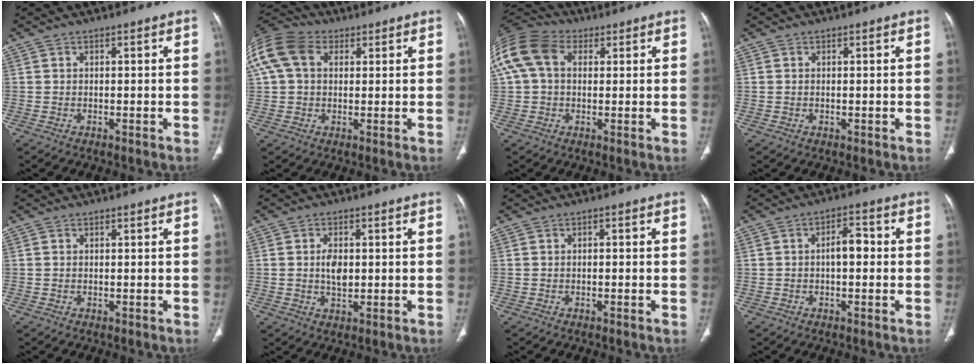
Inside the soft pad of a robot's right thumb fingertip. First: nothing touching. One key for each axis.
{"total": 15.4, "fx": 4.8, "fy": 11.1, "fz": 9.5, "tx": -0.223, "ty": 0.042, "tz": 0.084}
{"total": 14.9, "fx": 4.0, "fy": 10.6, "fz": 9.8, "tx": -0.222, "ty": 0.041, "tz": 0.066}
{"total": 0.0}
{"total": 0.0}
{"total": 4.3, "fx": 0.2, "fy": 2.6, "fz": 3.4, "tx": -0.056, "ty": -0.002, "tz": 0.005}
{"total": 0.5, "fx": -0.2, "fy": 0.4, "fz": 0.3, "tx": 0.001, "ty": 0.000, "tz": -0.006}
{"total": 4.6, "fx": -0.2, "fy": 2.4, "fz": 3.9, "tx": -0.052, "ty": 0.017, "tz": -0.009}